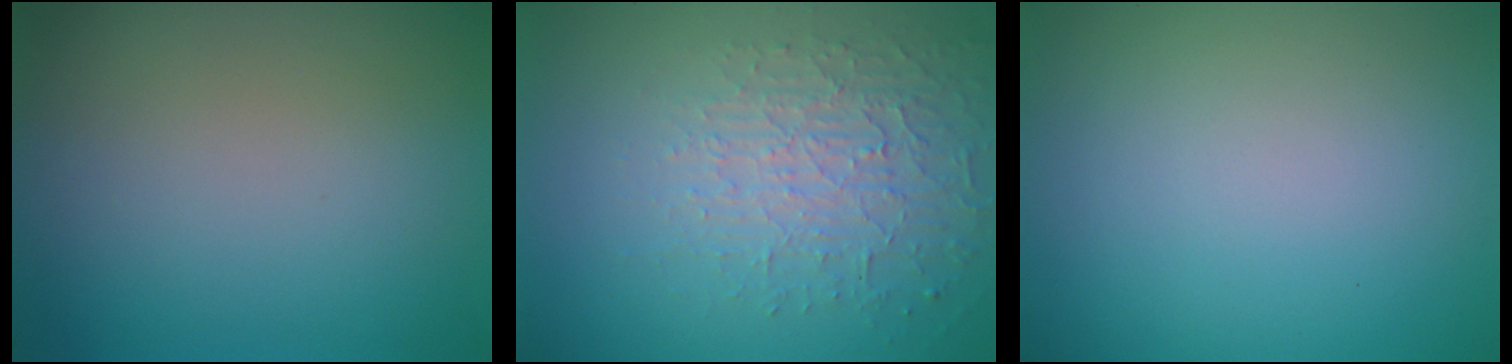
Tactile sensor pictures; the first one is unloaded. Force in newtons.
{"total": 3.7, "press": 3.1, "slide": 2.0}
{"total": 0.0}